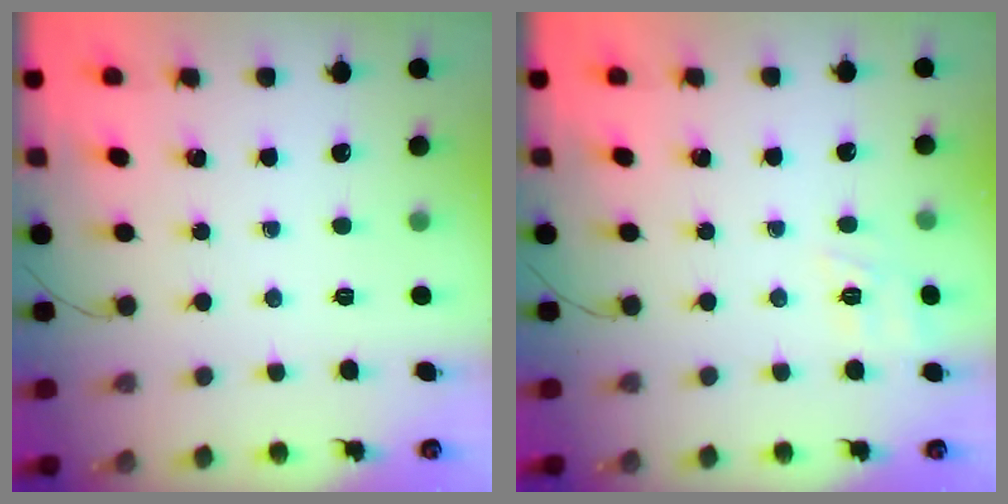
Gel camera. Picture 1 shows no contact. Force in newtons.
{"total": 9.7, "press": 9.6, "slide": 1.7}